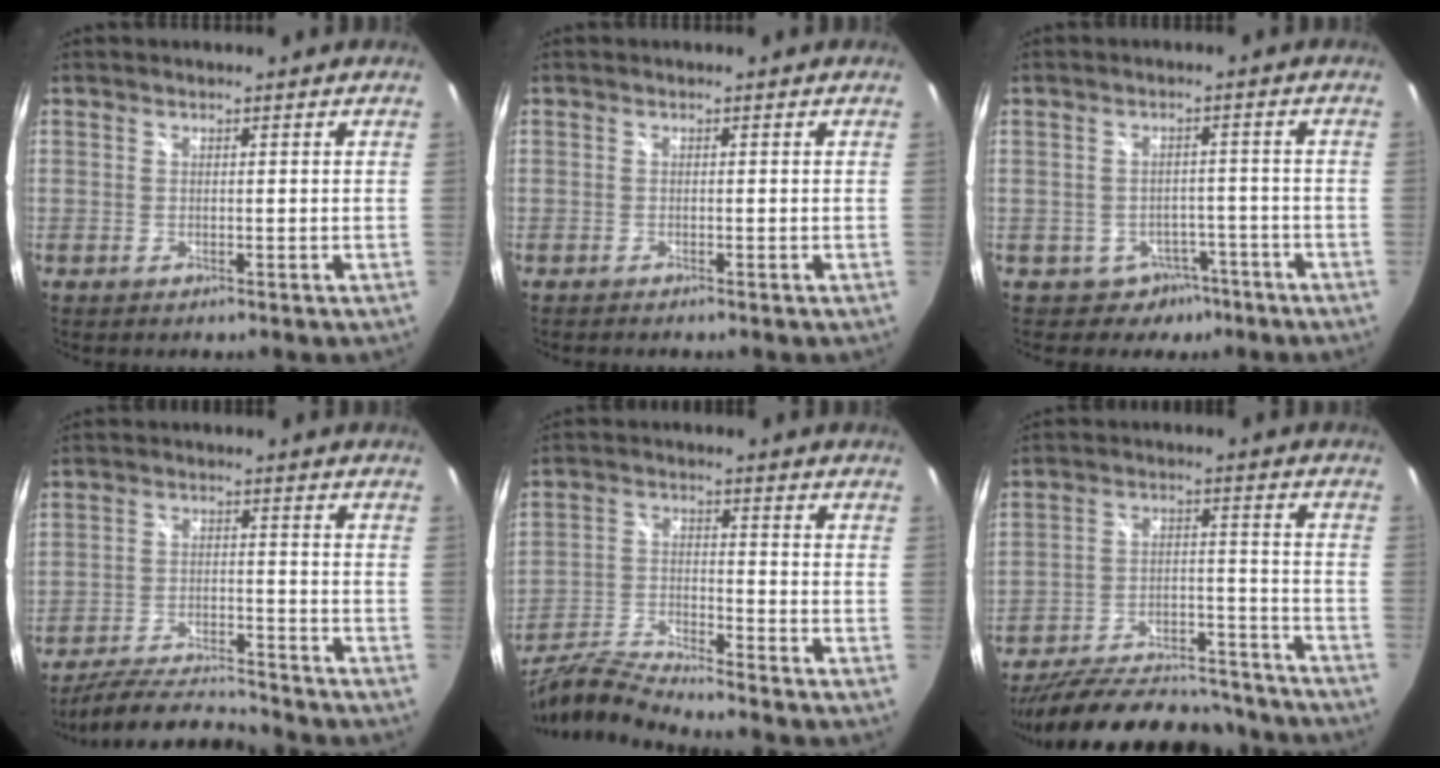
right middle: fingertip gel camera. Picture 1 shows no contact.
{"total": 0.9, "force": [-0.8, 0.1, 0.3], "torque": [-0.006, -0.007, -0.015]}
{"total": 5.4, "force": [-3.6, 4.0, -0.3], "torque": [0.007, 0.032, -0.044]}
{"total": 11.9, "force": [-11.1, 1.4, 4.0], "torque": [-0.101, -0.008, -0.186]}
{"total": 9.5, "force": [-8.7, -0.8, 3.6], "torque": [-0.076, -0.011, -0.172]}
{"total": 26.8, "force": [-23.1, 8.4, 10.8], "torque": [-0.198, 0.002, -0.306]}